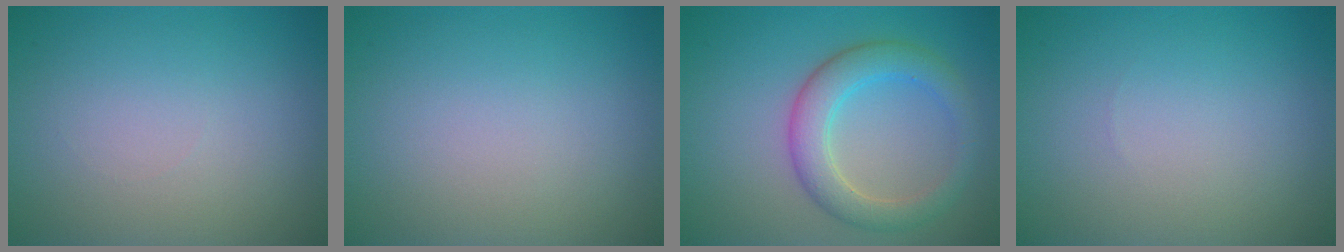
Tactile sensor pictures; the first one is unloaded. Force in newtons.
{"total": 0.0}
{"total": 4.4, "press": 4.3, "slide": 0.2}
{"total": 0.0}